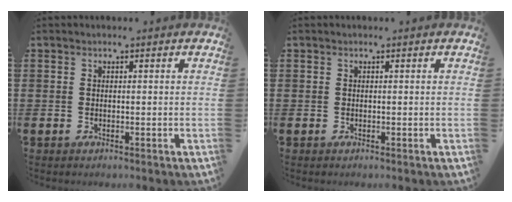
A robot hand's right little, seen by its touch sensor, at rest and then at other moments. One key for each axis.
{"total": 0.0}